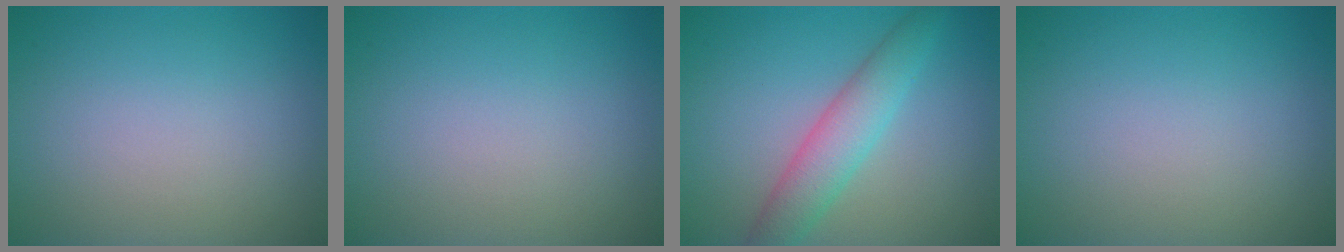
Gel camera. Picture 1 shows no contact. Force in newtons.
{"total": 0.0}
{"total": 4.2, "press": 4.2, "slide": 0.1}
{"total": 0.0}